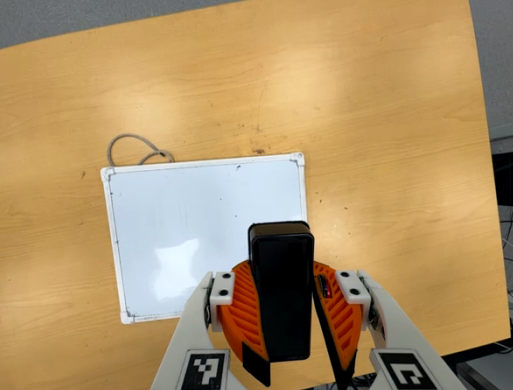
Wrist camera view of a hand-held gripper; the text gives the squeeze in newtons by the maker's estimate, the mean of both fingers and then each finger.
{"total": 11.7, "left": 11.5, "right": 11.9}